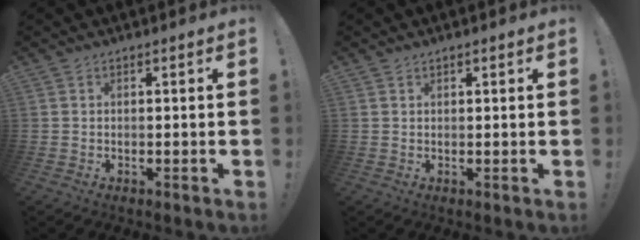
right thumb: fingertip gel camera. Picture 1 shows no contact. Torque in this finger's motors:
{"motor_torque": [0.09, 0.15, -0.11, 0.01, 0.06]}